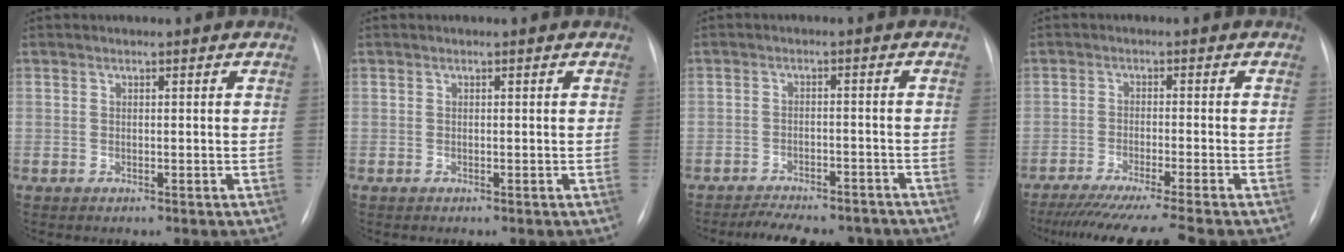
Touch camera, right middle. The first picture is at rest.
{"total": 0.0}
{"total": 11.2, "force": [-9.9, 3.6, 3.8], "torque": [-0.055, 0.010, -0.129]}
{"total": 13.9, "force": [-12.1, -1.7, 6.7], "torque": [-0.084, -0.046, -0.186]}